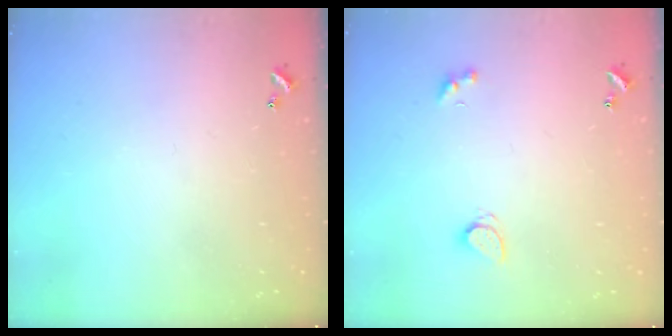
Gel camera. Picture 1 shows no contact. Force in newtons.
{"total": 2.1, "press": 2.0, "slide": 0.4}